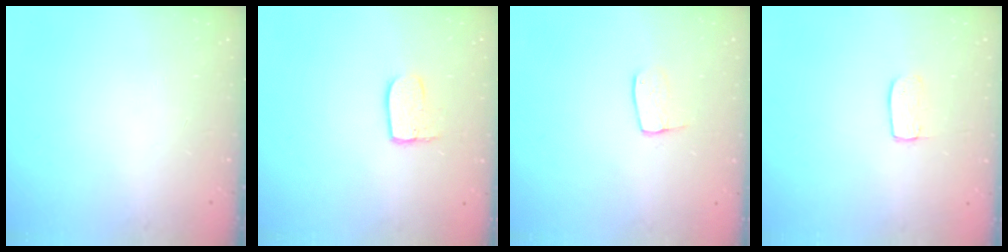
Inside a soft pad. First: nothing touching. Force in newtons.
{"total": 6.9, "press": 6.9, "slide": 0.6}
{"total": 6.1, "press": 6.1, "slide": 0.3}
{"total": 5.8, "press": 5.8, "slide": 0.3}